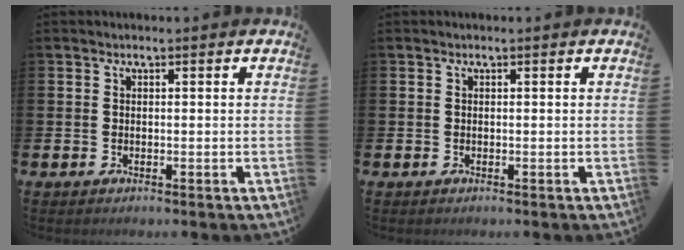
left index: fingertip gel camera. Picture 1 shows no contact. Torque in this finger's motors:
{"motor_torque": [0.01, 0.00, -0.01, 0.01]}